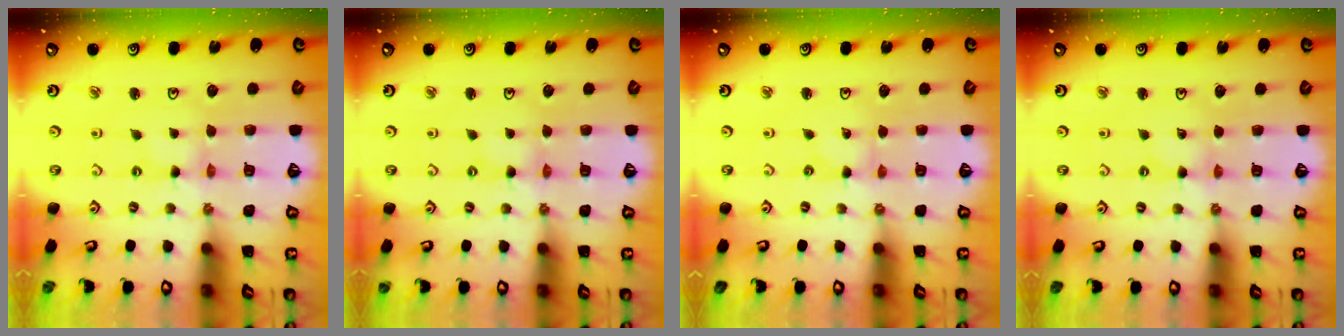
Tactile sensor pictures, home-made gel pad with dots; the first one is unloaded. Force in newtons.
{"total": 1.1, "press": 1.1, "slide": 0.2}
{"total": 0.0}
{"total": 0.0}